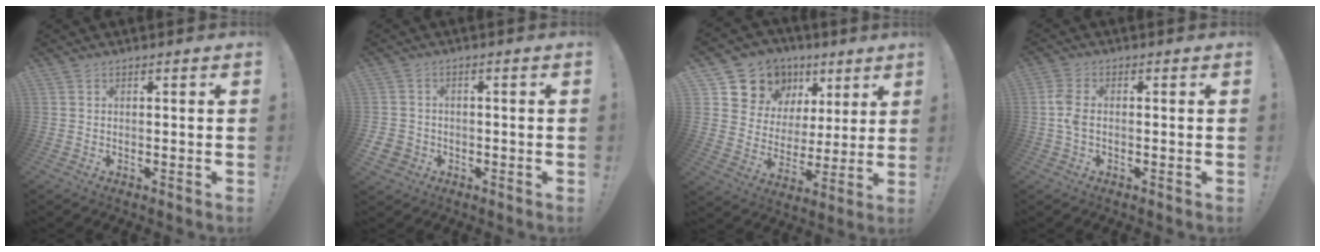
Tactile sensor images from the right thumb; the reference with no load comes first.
{"total": 3.8, "force": [-1.3, 3.4, 1.2], "torque": [-0.034, 0.005, -0.023]}
{"total": 13.0, "force": [7.8, 10.2, 2.5], "torque": [-0.047, -0.054, 0.163]}
{"total": 5.0, "force": [-0.5, 2.9, 4.0], "torque": [-0.089, 0.005, -0.009]}